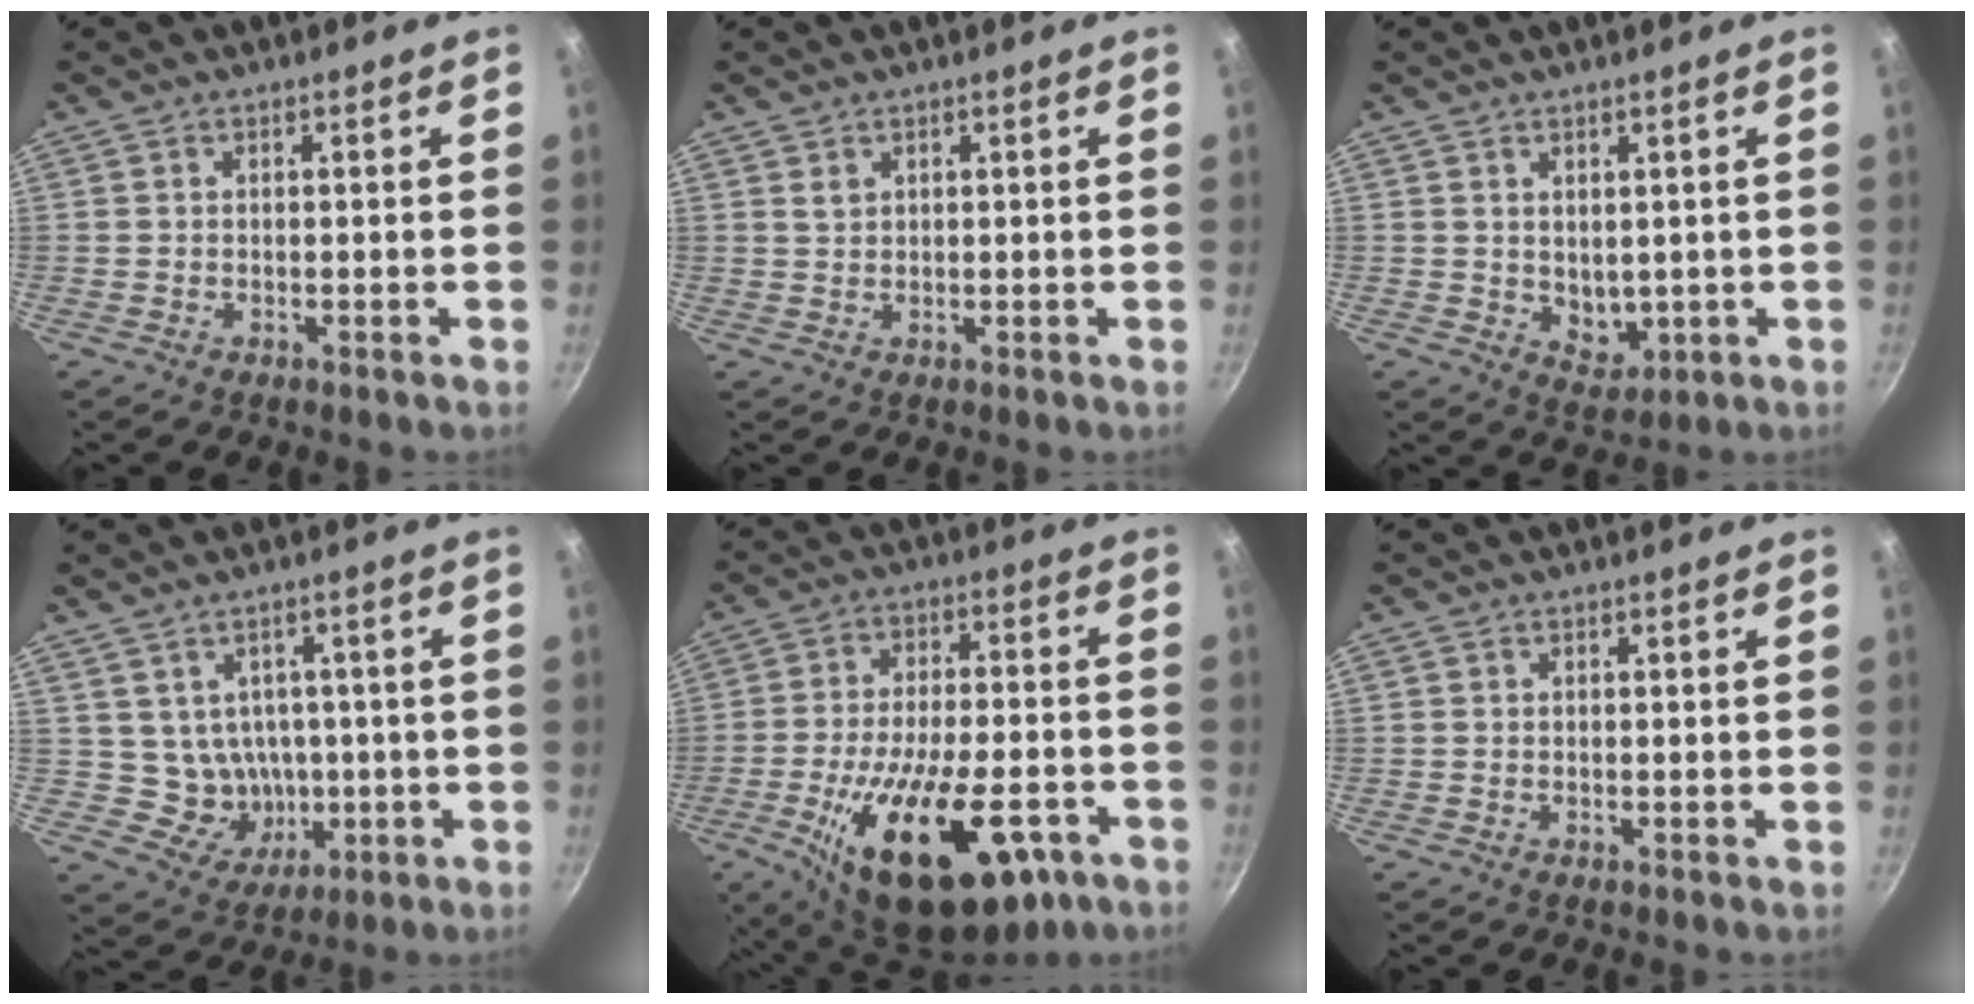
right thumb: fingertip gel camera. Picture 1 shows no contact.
{"total": 1.4, "force": [0.9, 0.9, 0.7], "torque": [-0.012, -0.001, 0.020]}
{"total": 4.5, "force": [0.9, 3.3, 3.0], "torque": [-0.029, -0.014, 0.029]}
{"total": 7.9, "force": [0.2, 7.3, 3.1], "torque": [-0.024, 0.004, 0.018]}
{"total": 24.6, "force": [-10.4, 11.0, 19.3], "torque": [-0.294, 0.024, -0.151]}
{"total": 0.0}